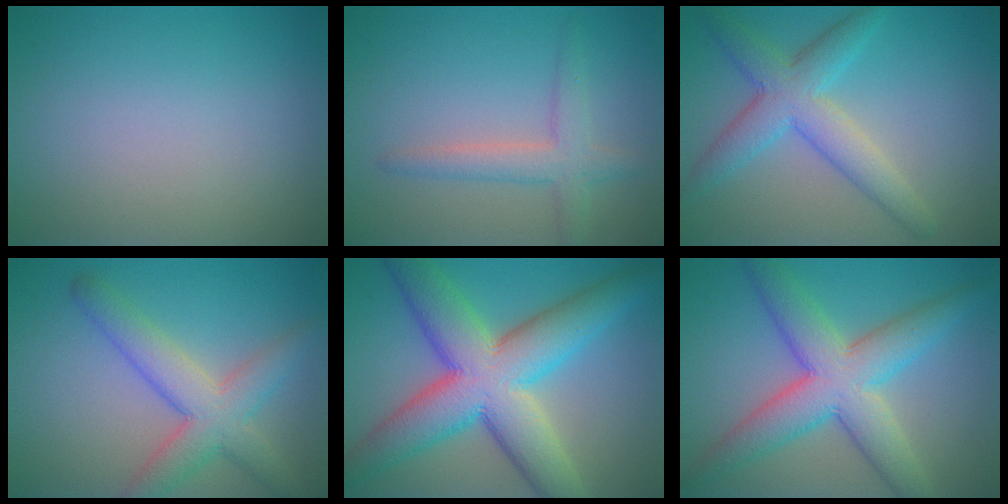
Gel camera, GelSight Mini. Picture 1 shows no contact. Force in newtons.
{"total": 3.0, "press": 3.0, "slide": 0.1}
{"total": 5.2, "press": 5.2, "slide": 0.3}
{"total": 5.5, "press": 5.5, "slide": 0.1}
{"total": 11.7, "press": 11.7, "slide": 0.6}
{"total": 7.8, "press": 7.8, "slide": 0.3}